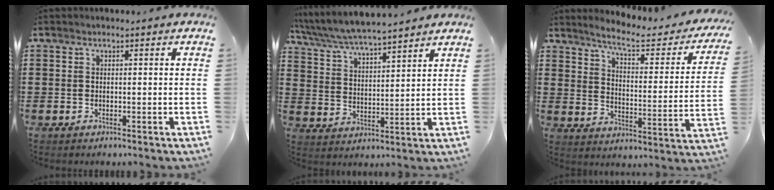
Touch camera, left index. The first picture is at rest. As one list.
[{"total": 5.7, "force": [5.5, 0.1, 1.7], "torque": [-0.057, -0.034, 0.093]}, {"total": 6.2, "force": [5.0, 0.5, 3.7], "torque": [-0.086, -0.033, 0.076]}]